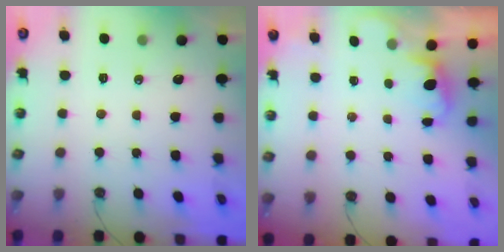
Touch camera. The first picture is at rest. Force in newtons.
{"total": 0.7, "press": 0.1, "slide": 0.7}